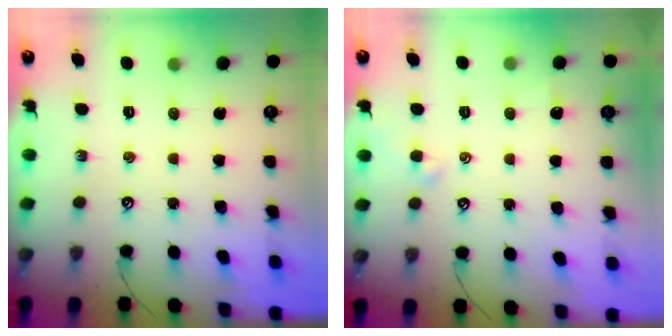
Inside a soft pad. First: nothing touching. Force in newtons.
{"total": 2.5, "press": 2.5, "slide": 0.4}